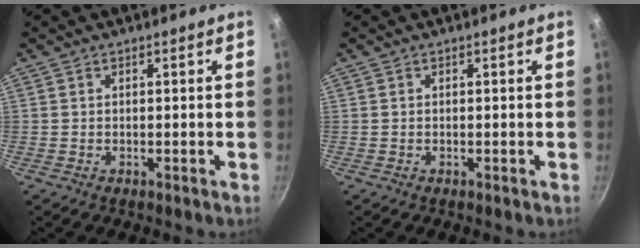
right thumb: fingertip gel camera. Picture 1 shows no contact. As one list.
[{"total": 0.0}]